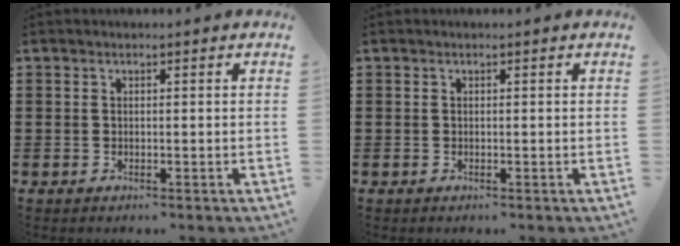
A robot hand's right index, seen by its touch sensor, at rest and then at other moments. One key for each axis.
{"total": 0.0}